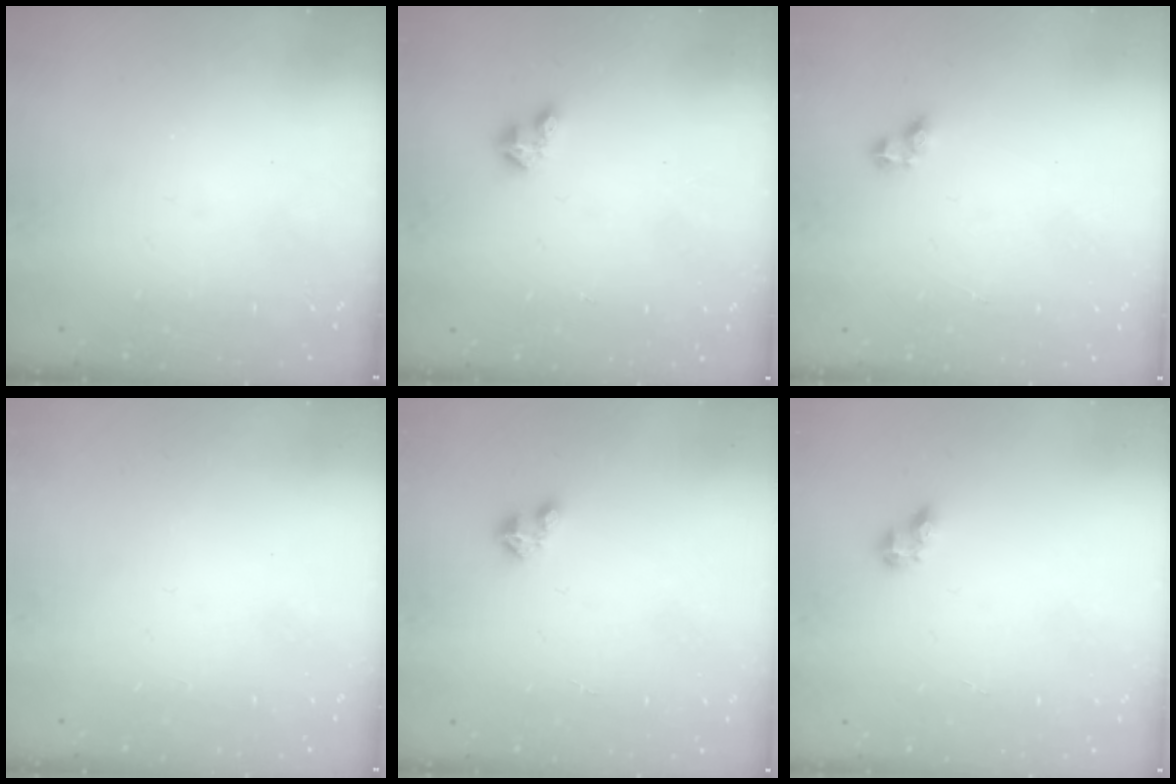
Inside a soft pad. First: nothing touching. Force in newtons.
{"total": 3.5, "press": 3.5, "slide": 0.4}
{"total": 3.6, "press": 3.5, "slide": 0.6}
{"total": 0.0}
{"total": 2.1, "press": 2.1, "slide": 0.2}
{"total": 3.4, "press": 3.4, "slide": 0.5}